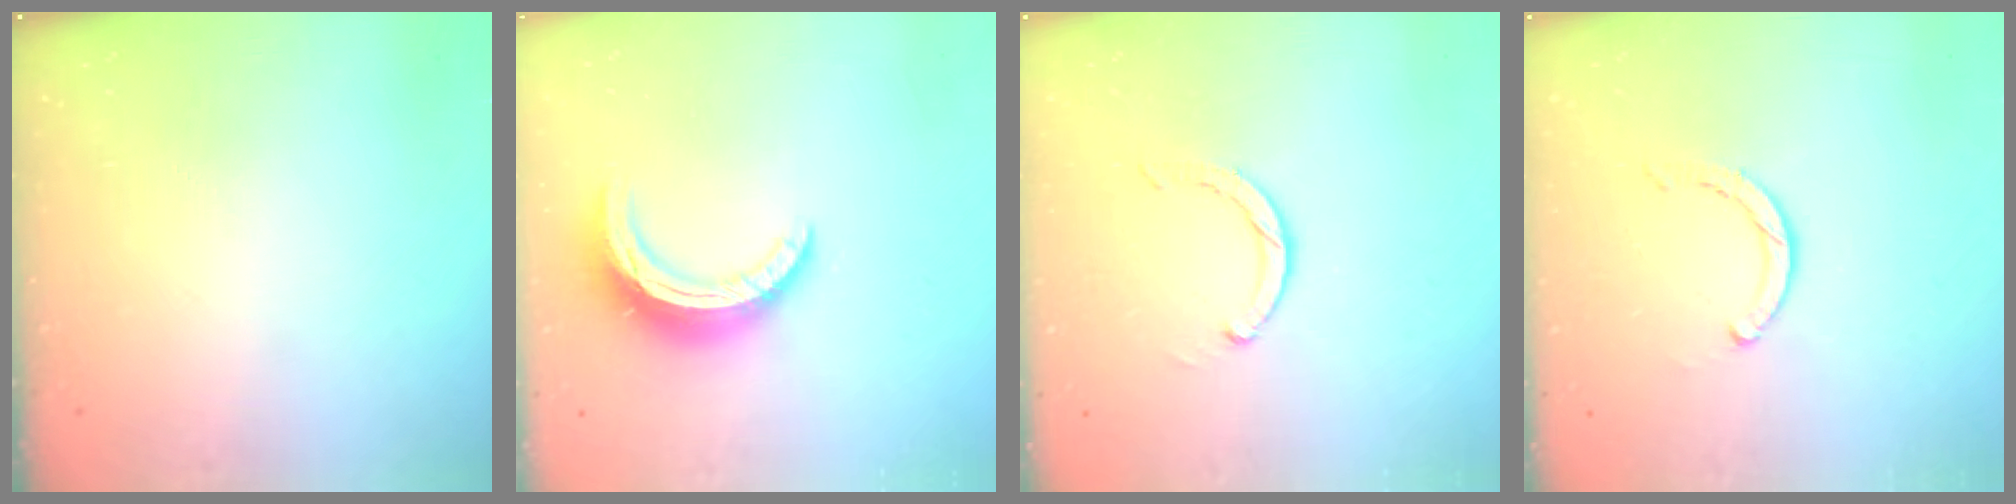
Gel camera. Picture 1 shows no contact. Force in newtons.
{"total": 11.2, "press": 11.2, "slide": 0.7}
{"total": 3.5, "press": 3.4, "slide": 0.6}
{"total": 3.5, "press": 3.5, "slide": 0.3}